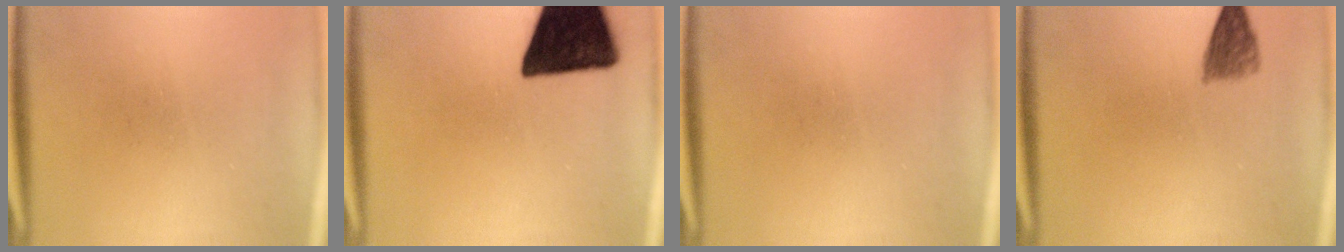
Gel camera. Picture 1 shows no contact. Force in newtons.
{"total": 18.7}
{"total": 0.0}
{"total": 3.1}